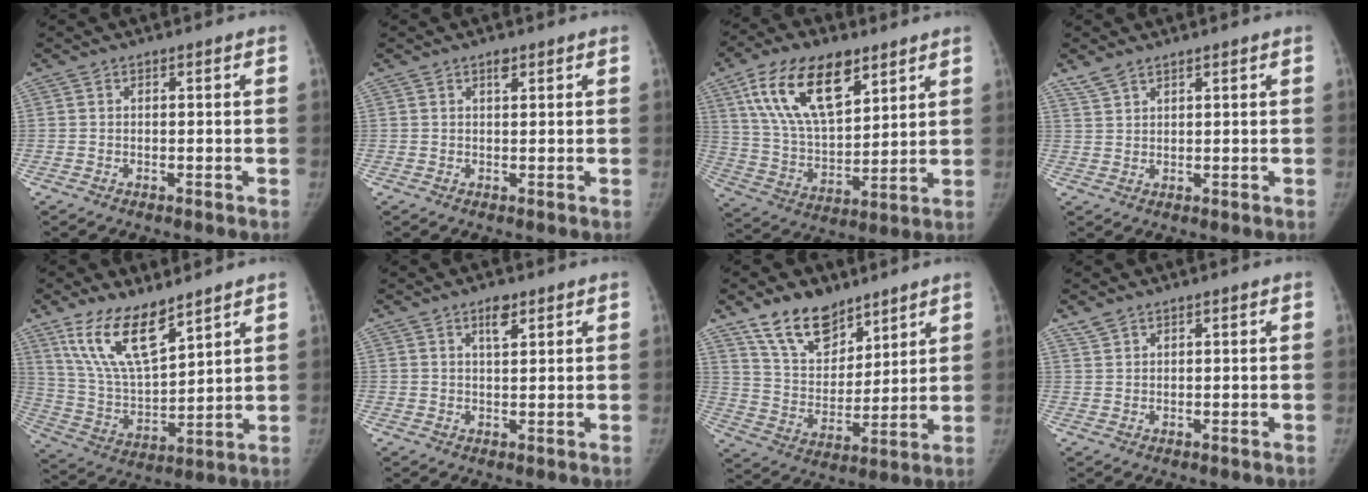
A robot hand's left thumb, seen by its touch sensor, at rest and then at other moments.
{"total": 1.4, "force": [0.9, 0.7, 0.9], "torque": [-0.006, -0.003, 0.013]}
{"total": 19.3, "force": [10.1, 9.6, 13.3], "torque": [-0.208, -0.036, 0.190]}
{"total": 3.0, "force": [2.6, 1.1, 1.1], "torque": [-0.021, -0.001, 0.055]}
{"total": 14.9, "force": [9.9, 5.4, 9.8], "torque": [-0.159, -0.052, 0.206]}
{"total": 3.3, "force": [2.1, 1.4, 2.2], "torque": [-0.025, -0.011, 0.034]}
{"total": 13.8, "force": [9.9, 7.7, 5.9], "torque": [-0.064, -0.059, 0.189]}
{"total": 2.0, "force": [1.8, 0.8, 0.5], "torque": [-0.007, -0.001, 0.036]}